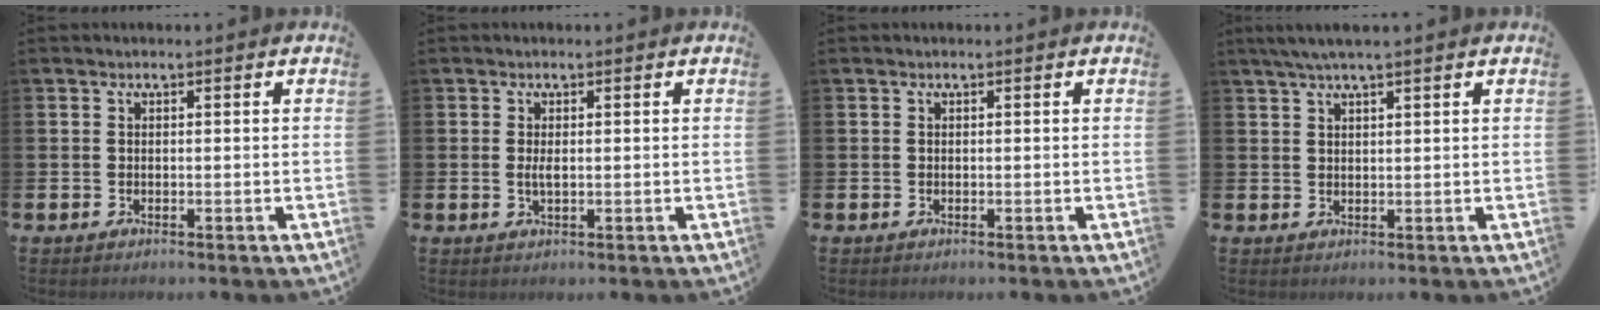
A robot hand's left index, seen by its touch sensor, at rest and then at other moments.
{"total": 1.3, "force": [0.1, 0.4, 1.3], "torque": [-0.019, 0.000, 0.000]}
{"total": 0.0}
{"total": 2.7, "force": [2.2, 0.1, 1.7], "torque": [-0.037, 0.003, 0.039]}